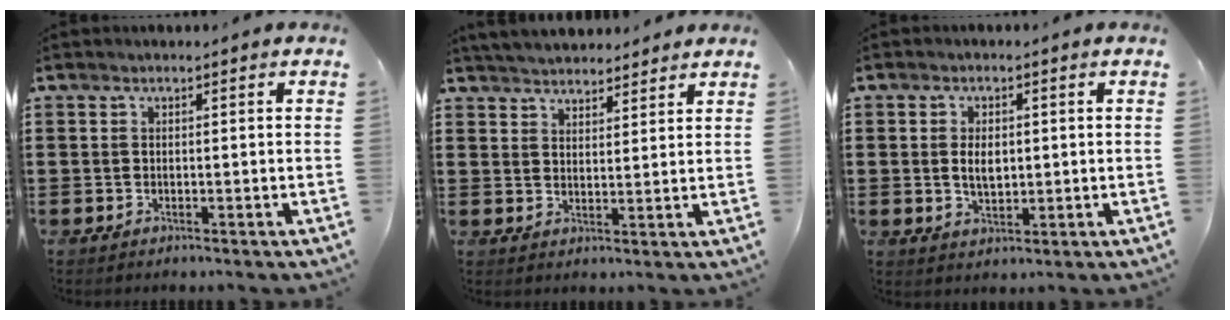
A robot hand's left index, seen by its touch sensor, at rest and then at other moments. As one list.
[{"total": 3.8, "force": [3.7, 0.4, 0.2], "torque": [-0.016, -0.012, 0.070]}, {"total": 3.5, "force": [0.2, 2.0, 2.8], "torque": [-0.050, 0.004, 0.001]}]